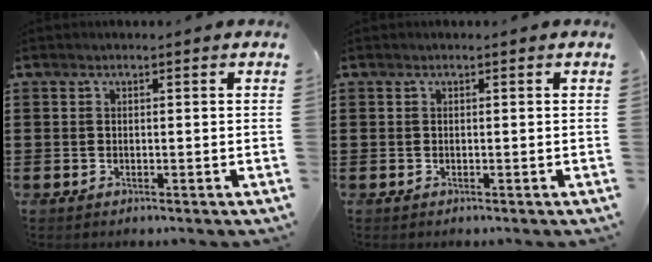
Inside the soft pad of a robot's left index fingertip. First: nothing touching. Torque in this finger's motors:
{"motor_torque": [0.00, 0.00, 0.00, -0.01]}